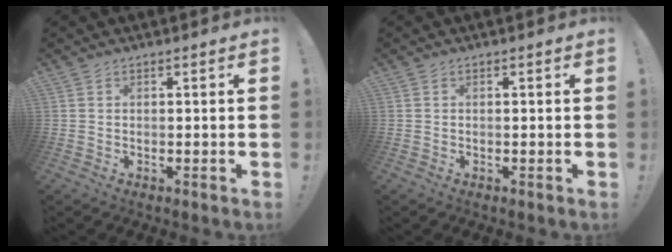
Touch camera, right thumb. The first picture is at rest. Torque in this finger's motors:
{"motor_torque": [0.38, 0.04, -0.35, -0.35, 0.00]}